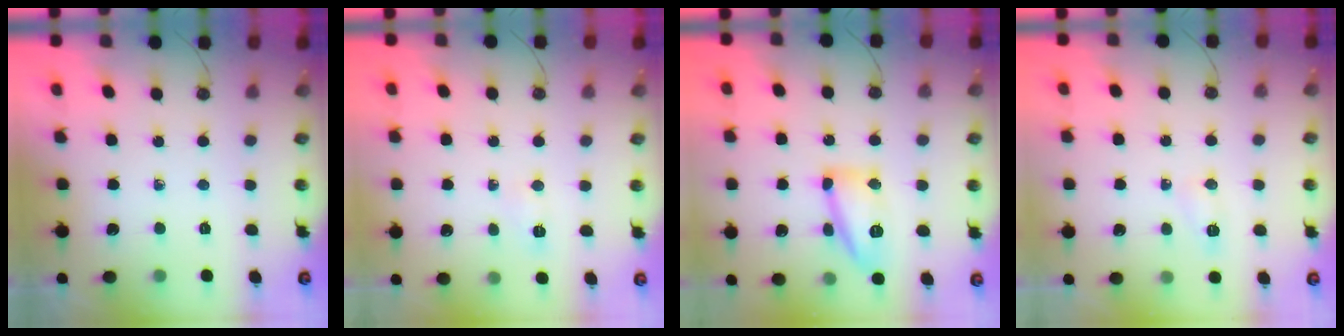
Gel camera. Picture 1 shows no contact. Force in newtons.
{"total": 16.5, "press": 4.4, "slide": 15.9}
{"total": 14.3, "press": 14.3, "slide": 1.4}
{"total": 5.0, "press": 5.0, "slide": 0.8}